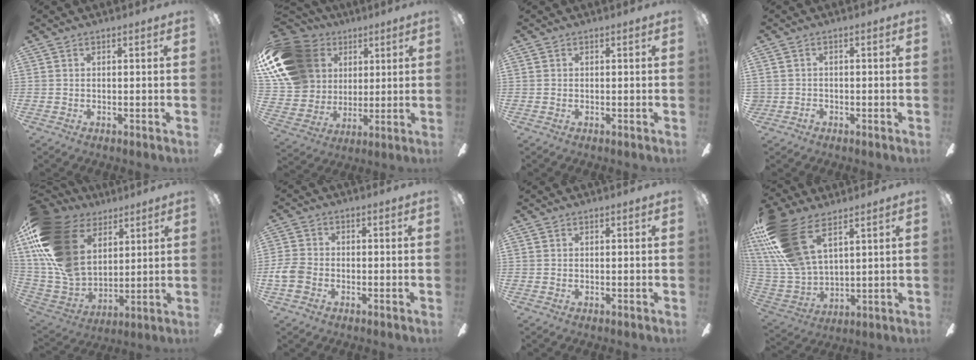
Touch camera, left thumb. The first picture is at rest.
{"total": 20.8, "force": [7.9, 16.5, 10.0], "torque": [-0.209, -0.022, 0.161]}
{"total": 0.0}
{"total": 1.6, "force": [-1.0, 1.3, 0.1], "torque": [-0.001, 0.002, -0.021]}
{"total": 22.0, "force": [8.6, 15.0, 13.6], "torque": [-0.311, -0.028, 0.161]}
{"total": 5.6, "force": [-2.3, 4.0, 3.2], "torque": [-0.075, 0.011, -0.042]}
{"total": 0.0}
{"total": 22.1, "force": [12.3, 11.1, 14.6], "torque": [-0.343, -0.054, 0.225]}